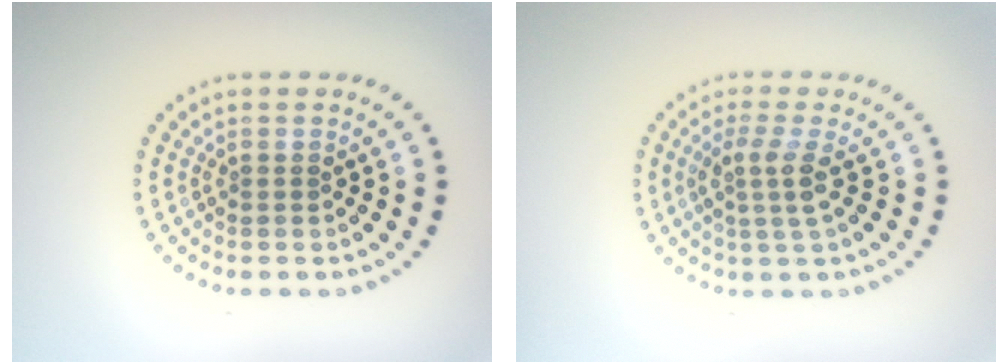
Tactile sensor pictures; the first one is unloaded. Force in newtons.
{"total": 2.5, "press": 2.0, "slide": 1.5}